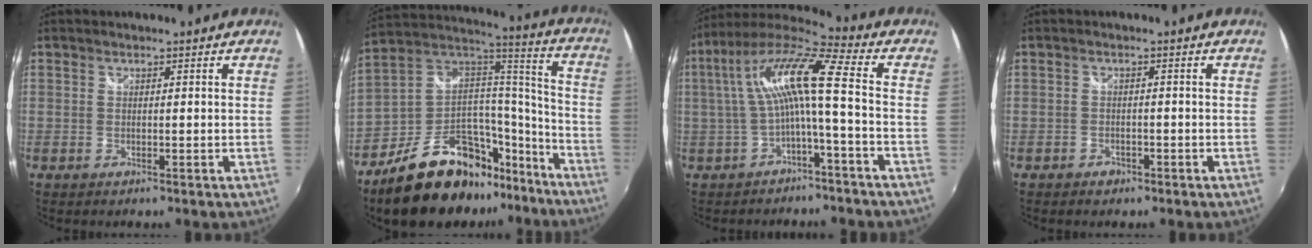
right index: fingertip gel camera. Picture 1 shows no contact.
{"total": 25.0, "force": [-17.0, 12.5, 13.5], "torque": [-0.233, 0.056, -0.250]}
{"total": 12.1, "force": [-1.2, 0.5, 12.0], "torque": [-0.234, 0.017, -0.019]}
{"total": 2.2, "force": [-1.5, 1.5, 0.5], "torque": [-0.013, 0.000, -0.021]}